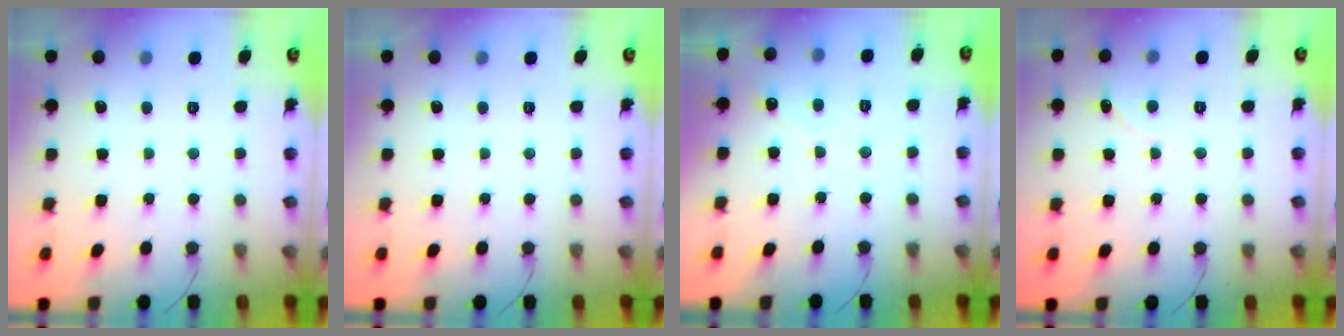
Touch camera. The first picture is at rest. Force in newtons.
{"total": 0.0}
{"total": 2.4, "press": 2.4, "slide": 0.1}
{"total": 0.0}